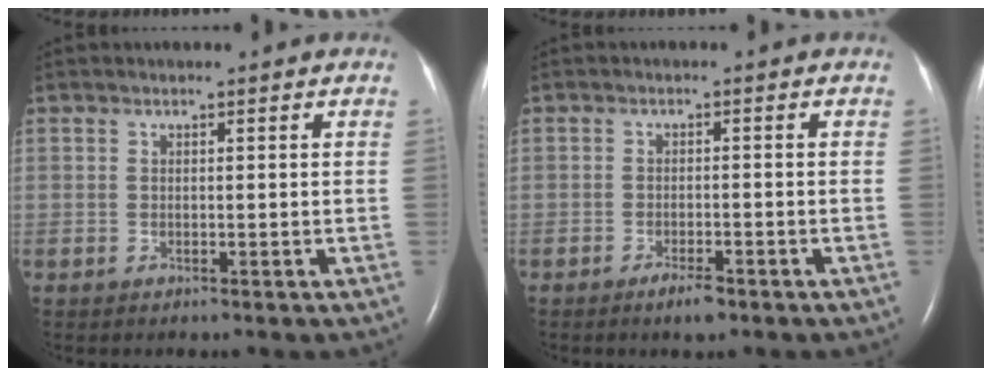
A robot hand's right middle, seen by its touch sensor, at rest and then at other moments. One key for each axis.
{"total": 2.7, "fx": -1.9, "fy": 0.5, "fz": 1.8, "tx": -0.038, "ty": -0.002, "tz": -0.031}